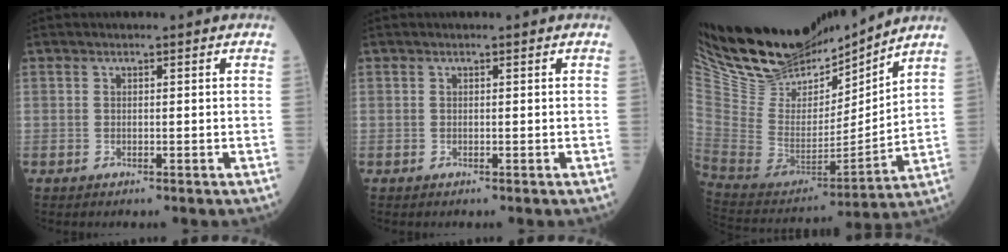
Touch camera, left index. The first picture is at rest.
{"total": 0.0}
{"total": 21.5, "force": [19.0, 5.3, 8.6], "torque": [-0.167, -0.020, 0.348]}